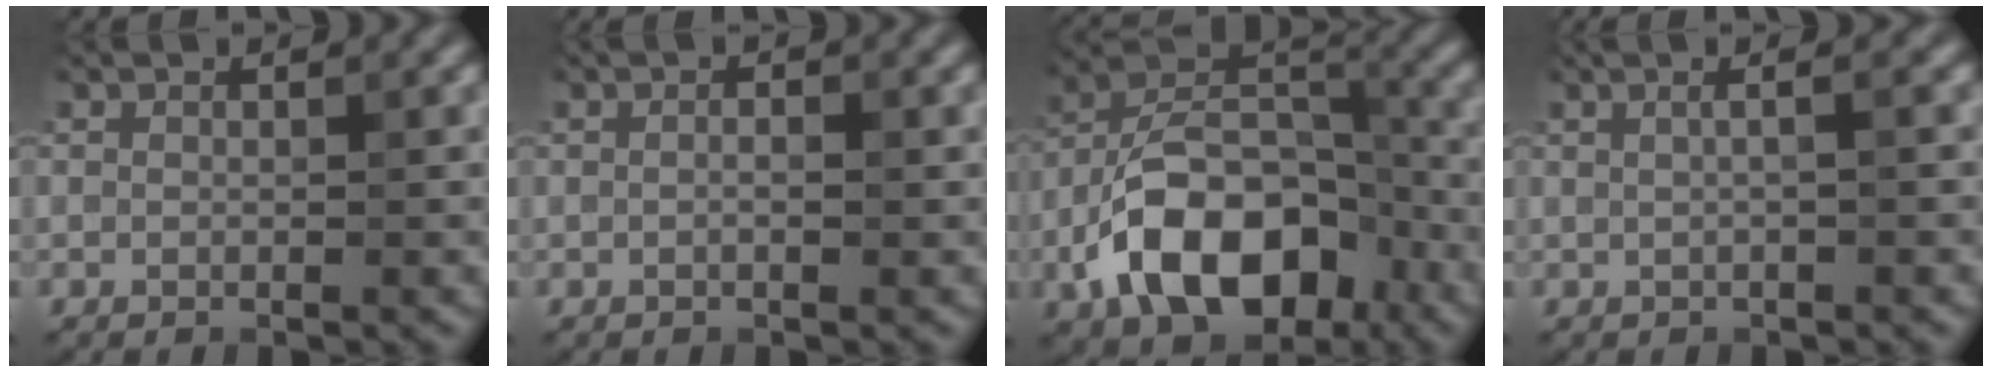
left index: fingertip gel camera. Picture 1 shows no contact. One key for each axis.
{"total": 1.6, "fx": 0.4, "fy": 0.6, "fz": 1.4, "tx": -0.004, "ty": -0.004, "tz": -0.012}
{"total": 11.2, "fx": -4.8, "fy": 6.5, "fz": 7.7, "tx": -0.129, "ty": 0.011, "tz": -0.091}
{"total": 3.5, "fx": 1.0, "fy": 1.6, "fz": 2.9, "tx": -0.015, "ty": 0.018, "tz": -0.016}